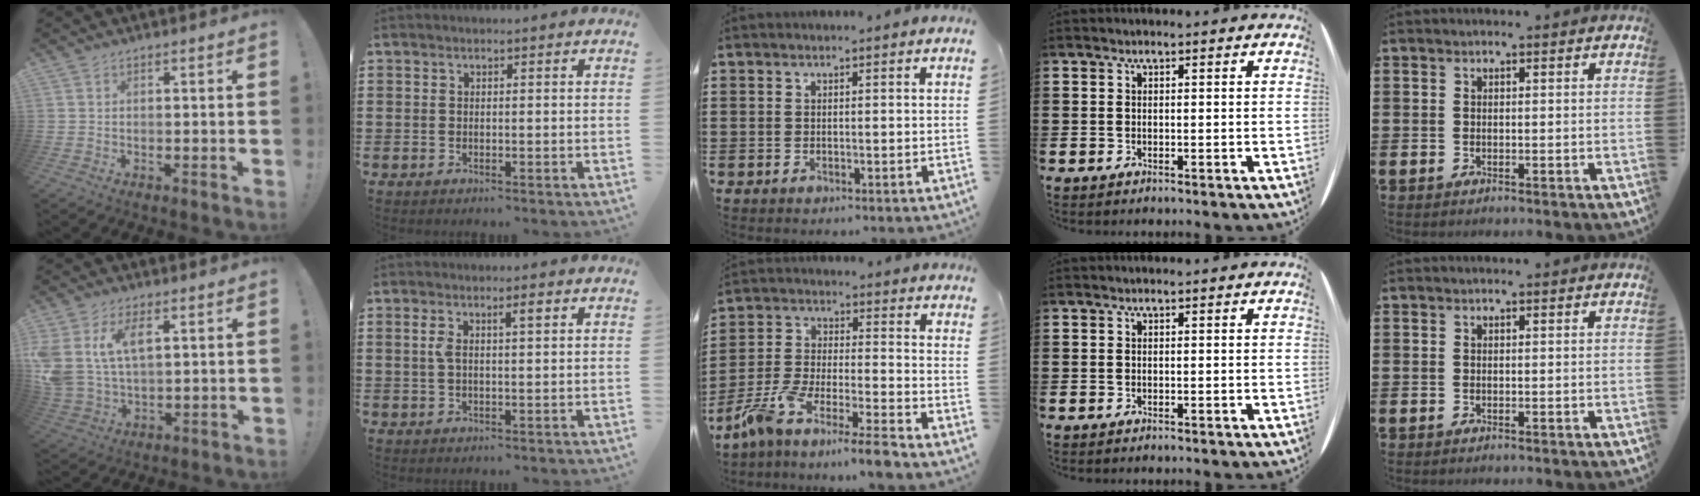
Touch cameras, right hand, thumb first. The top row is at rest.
{"thumb": {"total": 10.4, "force": [4.6, 5.9, 7.3], "torque": [-0.149, -0.008, 0.086]}, "index": {"total": 3.3, "force": [1.1, 0.8, 3.0], "torque": [-0.053, 0.003, 0.014]}, "middle": {"total": 8.3, "force": [-7.6, -0.7, 3.2], "torque": [-0.071, -0.008, -0.155]}}